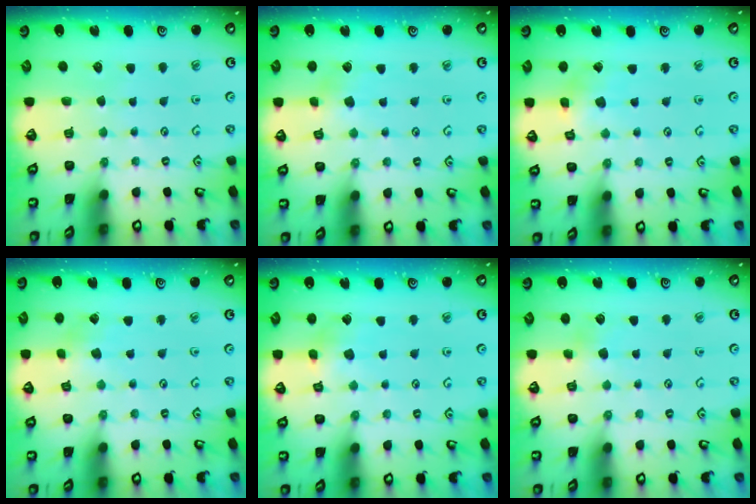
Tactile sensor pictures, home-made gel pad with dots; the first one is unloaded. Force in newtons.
{"total": 4.2, "press": 4.1, "slide": 0.5}
{"total": 2.9, "press": 2.9, "slide": 0.3}
{"total": 1.7, "press": 1.7, "slide": 0.2}
{"total": 4.8, "press": 4.8, "slide": 0.5}
{"total": 3.1, "press": 3.1, "slide": 0.5}